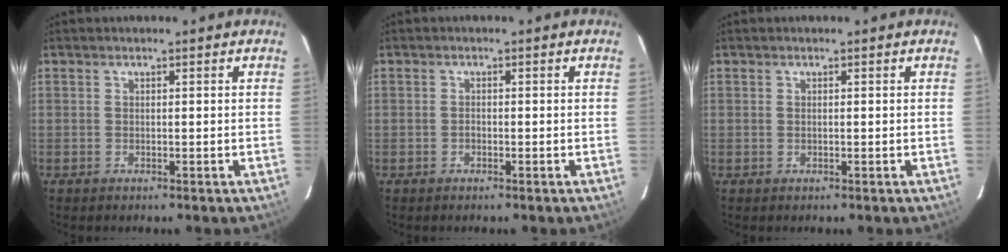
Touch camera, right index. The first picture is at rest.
{"total": 0.6, "force": [-0.4, 0.4, 0.2], "torque": [-0.002, 0.001, -0.008]}
{"total": 0.0}